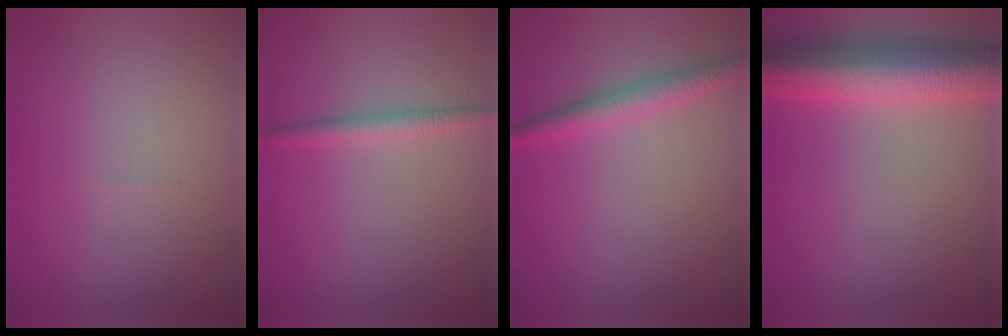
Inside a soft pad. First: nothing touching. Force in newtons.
{"total": 1.7, "press": 1.7, "slide": 0.1}
{"total": 2.7, "press": 2.7, "slide": 0.1}
{"total": 9.5, "press": 9.5, "slide": 0.1}